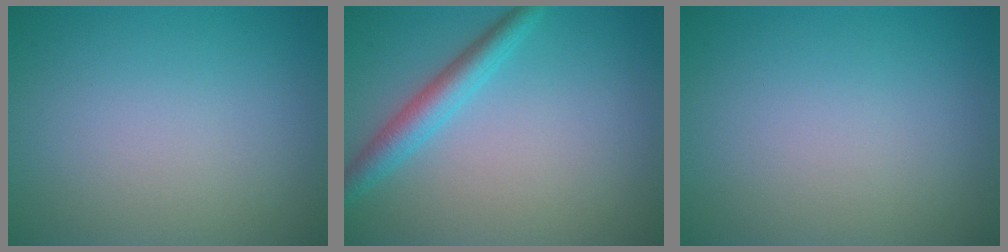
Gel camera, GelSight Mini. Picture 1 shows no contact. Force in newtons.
{"total": 3.1, "press": 3.1, "slide": 0.1}
{"total": 0.0}